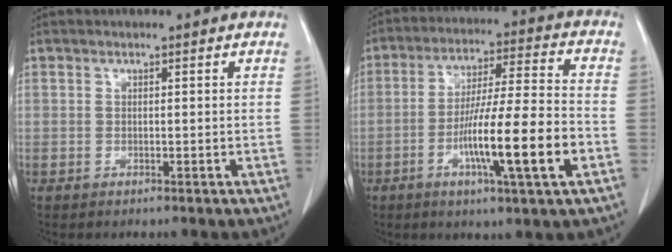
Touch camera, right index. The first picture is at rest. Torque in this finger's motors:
{"motor_torque": [1.53, -0.60, 0.63, 0.21]}